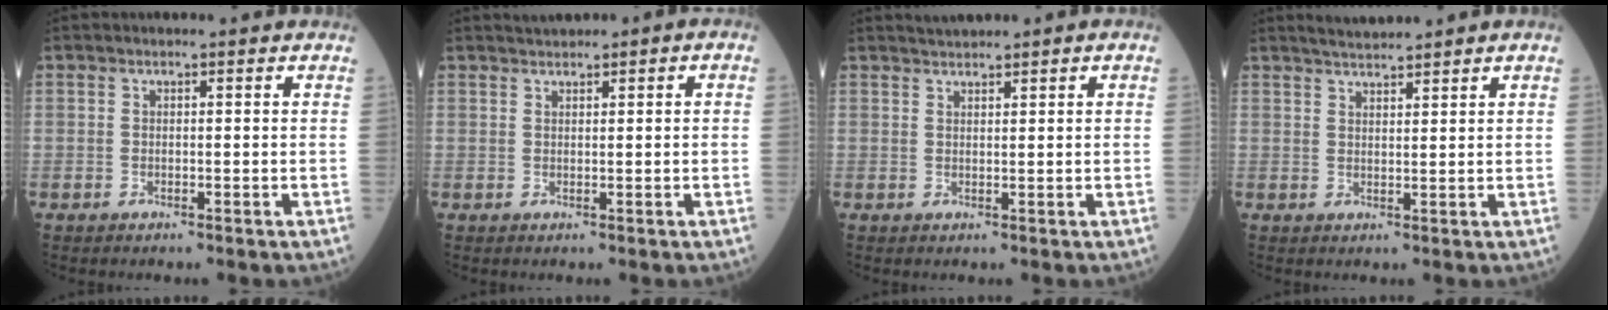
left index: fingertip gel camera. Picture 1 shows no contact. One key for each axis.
{"total": 1.8, "fx": 1.0, "fy": 0.6, "fz": 1.4, "tx": -0.028, "ty": 0.020, "tz": 0.020}
{"total": 1.7, "fx": 1.6, "fy": 0.0, "fz": 0.7, "tx": -0.017, "ty": 0.016, "tz": 0.031}
{"total": 3.2, "fx": 3.0, "fy": -0.4, "fz": 0.9, "tx": -0.018, "ty": 0.009, "tz": 0.057}